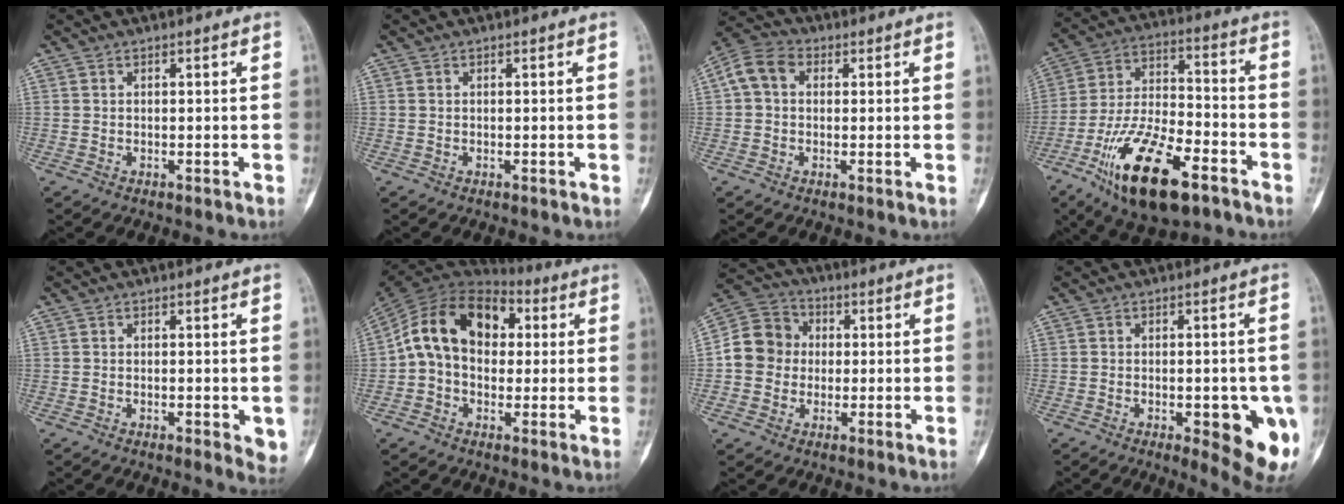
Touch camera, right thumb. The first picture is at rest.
{"total": 0.0}
{"total": 6.9, "force": [1.2, 5.2, 4.3], "torque": [-0.079, 0.025, 0.016]}
{"total": 20.7, "force": [-11.0, 8.4, 15.4], "torque": [-0.287, 0.054, -0.189]}
{"total": 4.2, "force": [-0.8, 1.6, 3.8], "torque": [-0.041, -0.008, -0.008]}
{"total": 16.5, "force": [2.4, 11.5, 11.5], "torque": [-0.171, 0.036, 0.030]}
{"total": 9.8, "force": [0.0, 8.9, 4.1], "torque": [-0.052, 0.026, -0.012]}
{"total": 13.0, "force": [-3.8, 4.7, 11.5], "torque": [-0.120, -0.002, -0.030]}